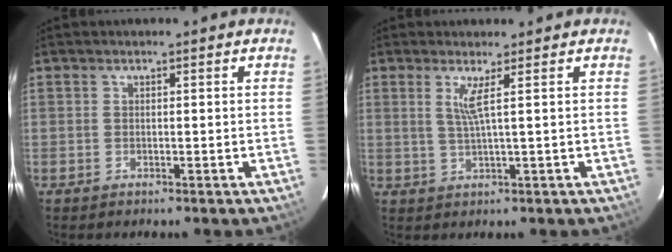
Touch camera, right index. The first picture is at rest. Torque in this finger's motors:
{"motor_torque": [0.14, -0.04, 0.05, 0.04]}